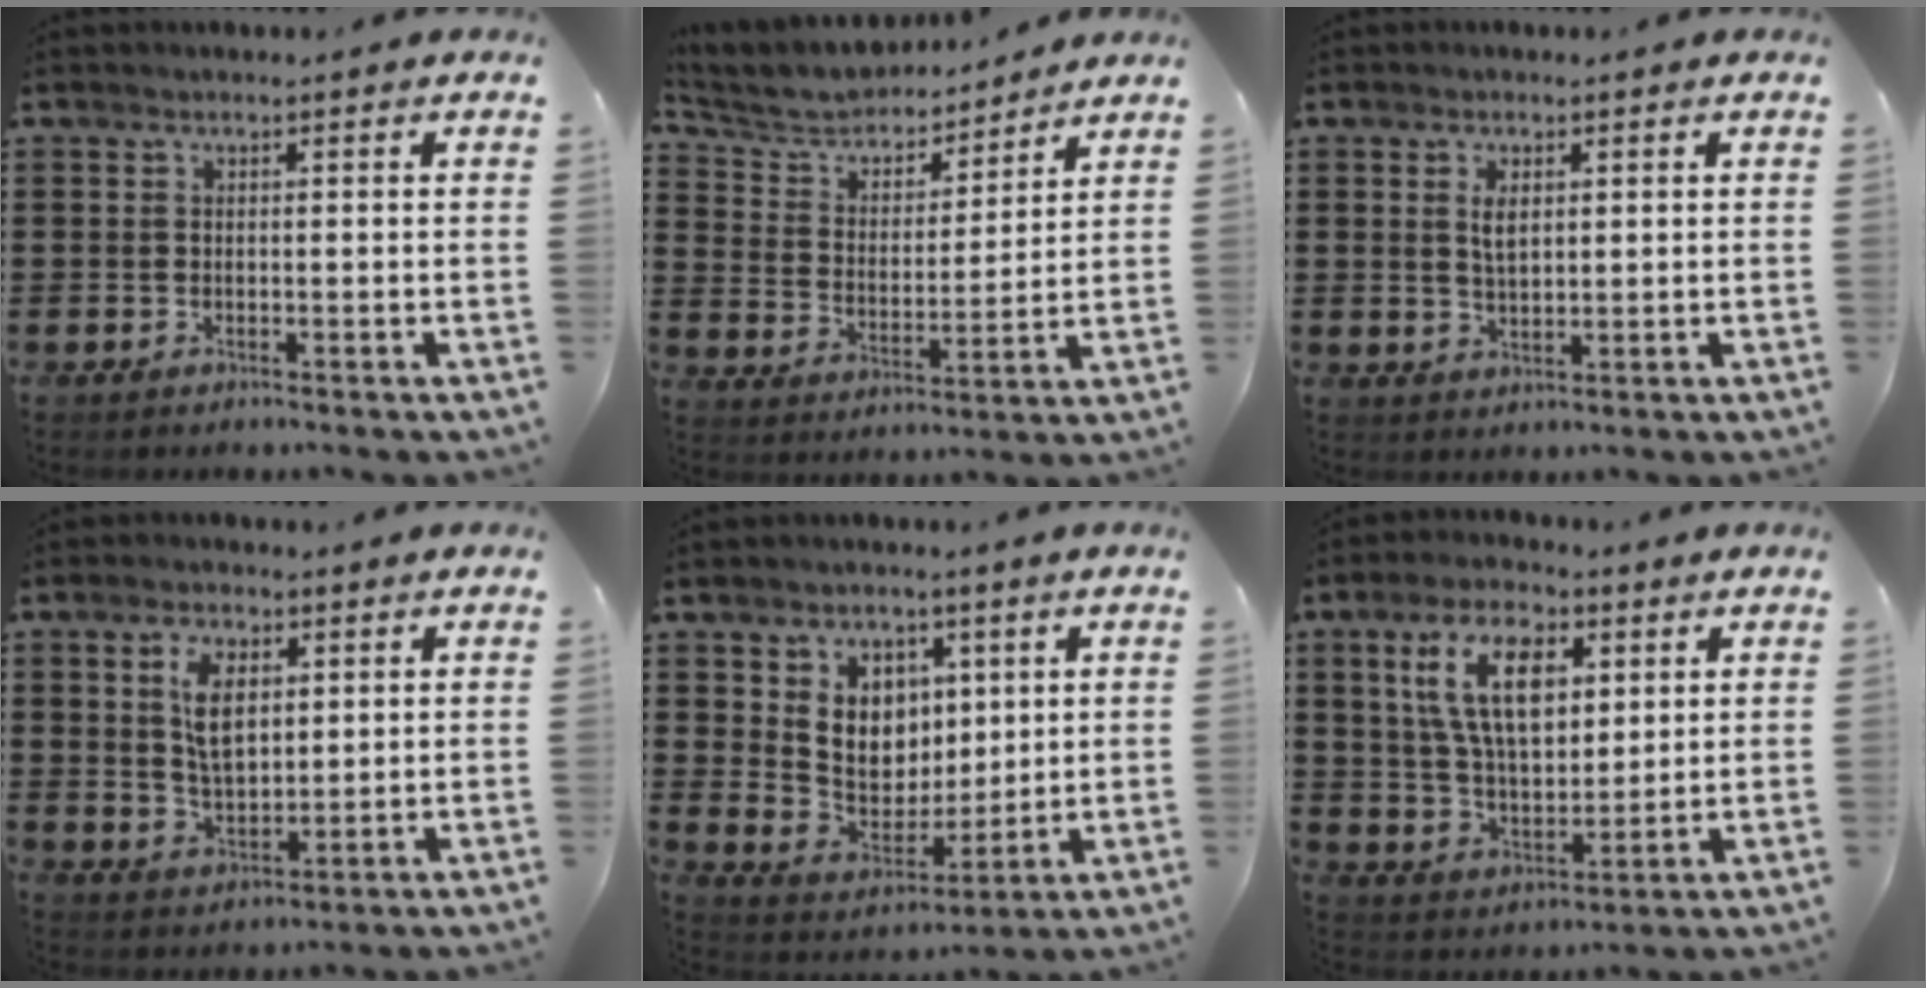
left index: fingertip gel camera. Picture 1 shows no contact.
{"total": 5.5, "force": [5.1, 1.7, 0.9], "torque": [-0.051, -0.034, 0.084]}
{"total": 3.0, "force": [1.0, 1.4, 2.5], "torque": [-0.046, 0.003, 0.016]}
{"total": 6.8, "force": [2.3, 3.6, 5.3], "torque": [-0.099, 0.006, 0.036]}
{"total": 7.9, "force": [2.6, 6.8, 3.1], "torque": [-0.076, 0.003, 0.051]}
{"total": 12.2, "force": [5.1, 6.2, 9.2], "torque": [-0.198, 0.012, 0.090]}